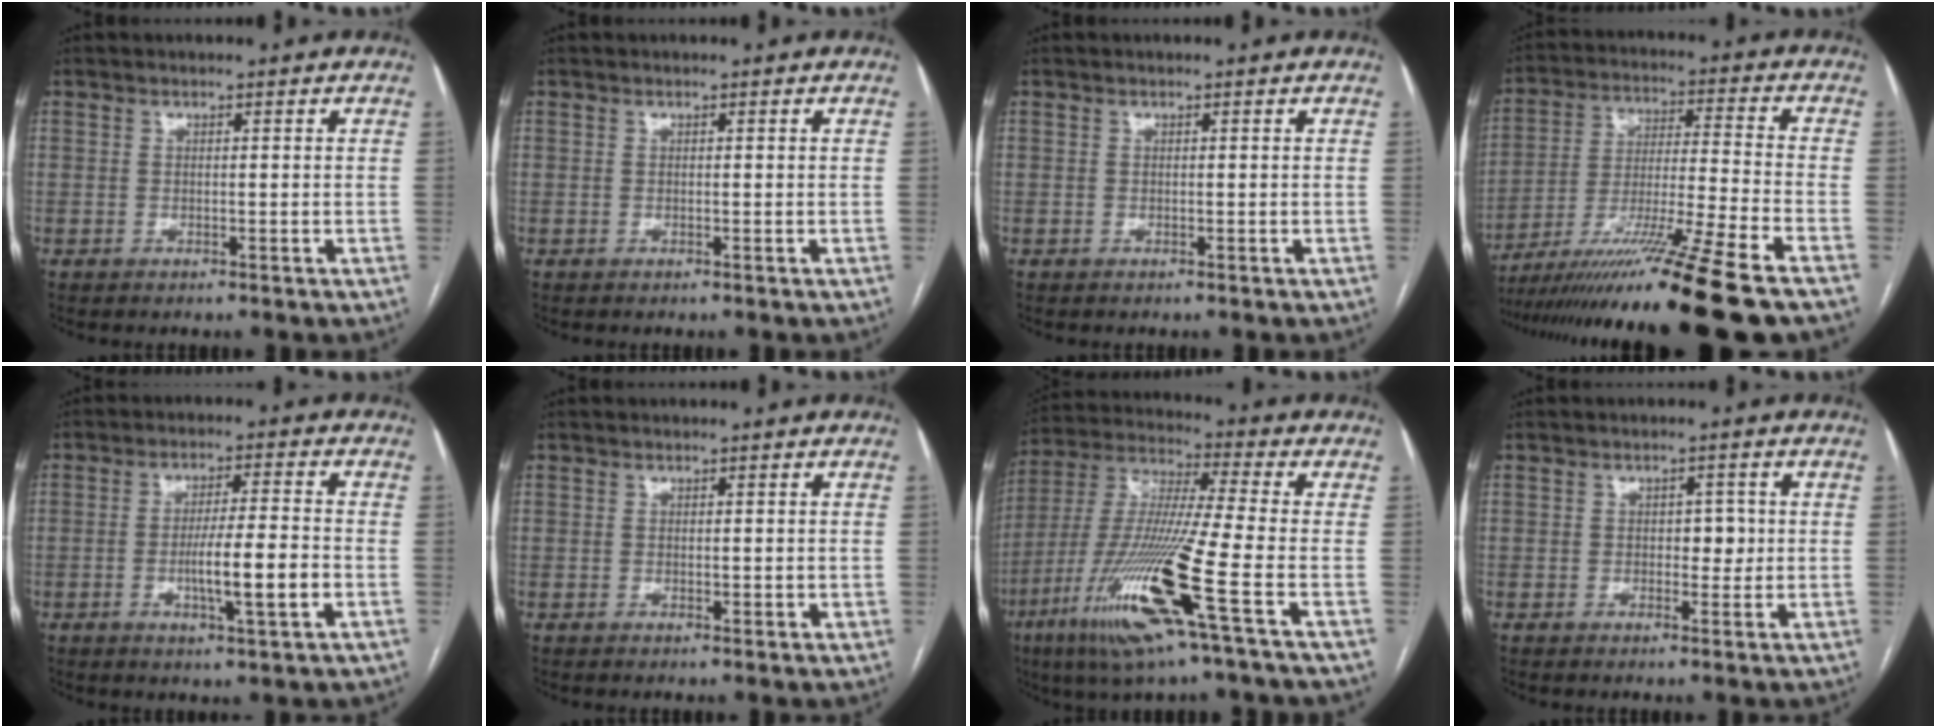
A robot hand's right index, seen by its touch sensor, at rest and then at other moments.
{"total": 0.0}
{"total": 0.0}
{"total": 19.8, "force": [-15.1, -2.4, 12.5], "torque": [-0.211, -0.036, -0.259]}
{"total": 8.4, "force": [-2.2, 0.5, 8.1], "torque": [-0.133, -0.002, -0.038]}
{"total": 1.3, "force": [0.1, 0.9, 1.0], "torque": [-0.010, 0.002, 0.002]}
{"total": 18.3, "force": [-7.7, -0.5, 16.6], "torque": [-0.361, -0.033, -0.153]}
{"total": 3.1, "force": [0.2, 1.9, 2.4], "torque": [-0.027, 0.009, 0.006]}